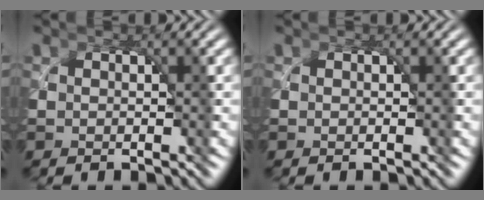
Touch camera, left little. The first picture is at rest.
{"total": 0.0}